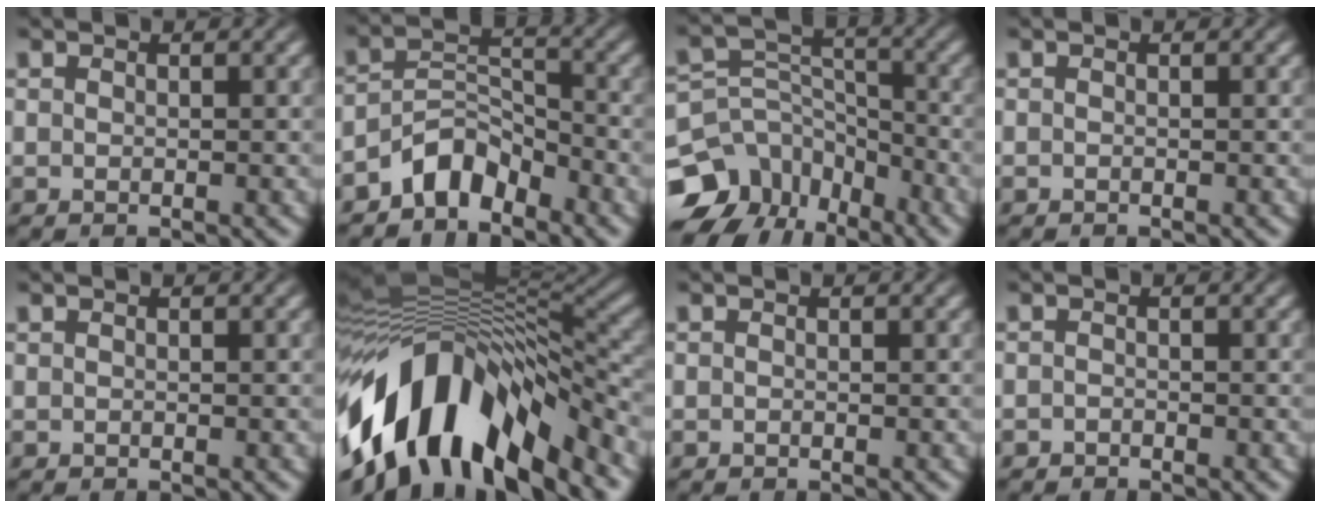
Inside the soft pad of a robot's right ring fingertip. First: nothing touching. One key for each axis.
{"total": 5.5, "fx": -3.5, "fy": 3.4, "fz": 2.6, "tx": -0.035, "ty": -0.007, "tz": -0.064}
{"total": 10.6, "fx": -4.3, "fy": 8.5, "fz": 4.6, "tx": -0.089, "ty": -0.044, "tz": -0.068}
{"total": 0.0}
{"total": 0.0}
{"total": 15.9, "fx": -5.0, "fy": 9.6, "fz": 11.7, "tx": -0.213, "ty": 0.003, "tz": -0.079}
{"total": 0.0}
{"total": 1.1, "fx": -1.0, "fy": 0.1, "fz": -0.5, "tx": 0.004, "ty": -0.009, "tz": -0.013}